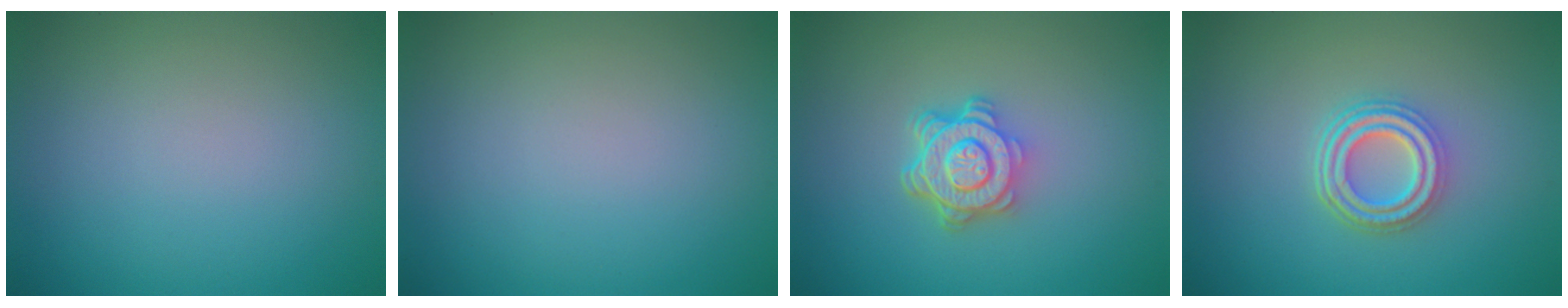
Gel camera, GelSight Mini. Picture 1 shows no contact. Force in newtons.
{"total": 0.0}
{"total": 4.9, "press": 3.7, "slide": 3.2}
{"total": 4.2, "press": 3.2, "slide": 2.8}